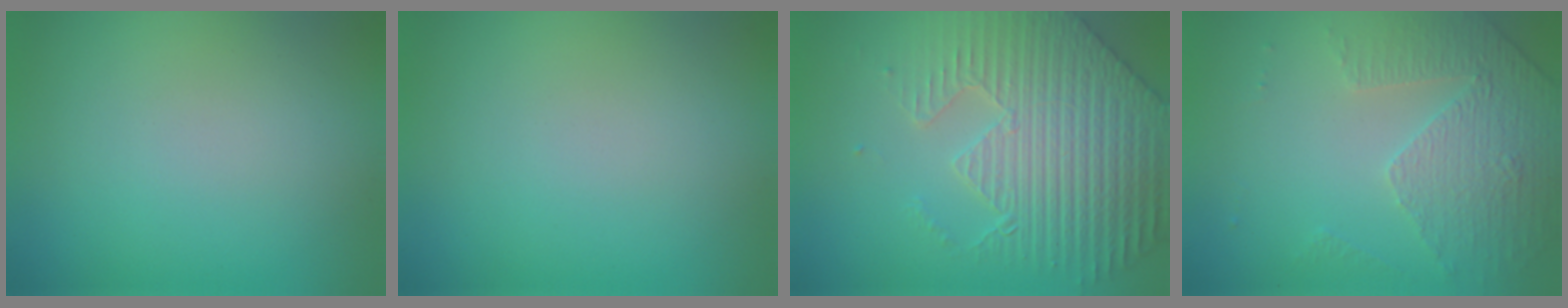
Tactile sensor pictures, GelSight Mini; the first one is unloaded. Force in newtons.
{"total": 0.0}
{"total": 6.5, "press": 5.6, "slide": 3.2}
{"total": 4.8, "press": 3.3, "slide": 3.6}